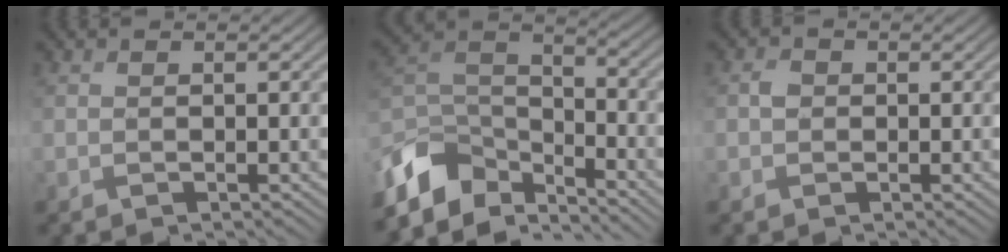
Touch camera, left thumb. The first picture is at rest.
{"total": 10.7, "force": [-8.6, 4.7, 4.5], "torque": [-0.109, 0.003, -0.179]}
{"total": 1.3, "force": [0.0, 1.2, 0.5], "torque": [-0.007, -0.001, -0.007]}